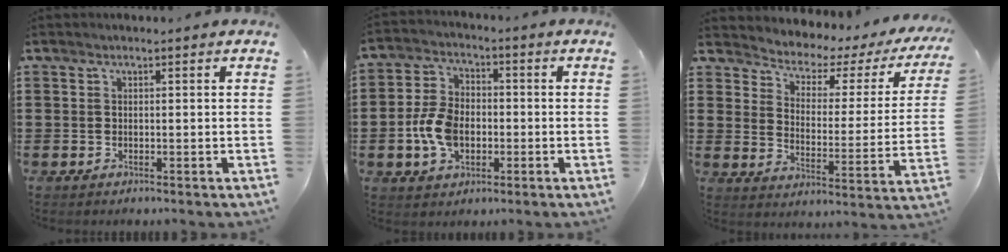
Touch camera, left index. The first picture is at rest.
{"total": 7.8, "force": [-1.6, 5.3, 5.5], "torque": [-0.141, 0.001, -0.037]}
{"total": 2.7, "force": [2.2, 1.4, 0.9], "torque": [-0.037, -0.026, 0.026]}